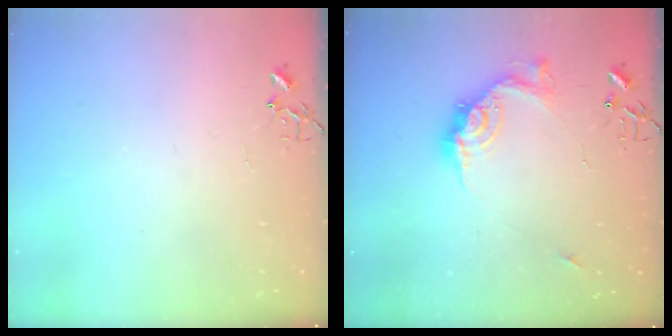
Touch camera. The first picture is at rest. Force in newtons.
{"total": 14.2, "press": 14.2, "slide": 1.3}